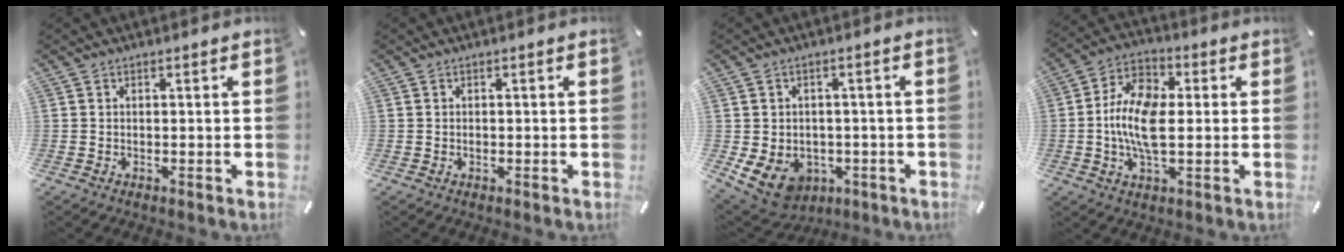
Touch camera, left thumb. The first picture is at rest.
{"total": 0.5, "force": [-0.2, 0.4, 0.3], "torque": [-0.006, 0.002, -0.005]}
{"total": 8.4, "force": [-2.8, 6.8, 3.9], "torque": [-0.097, 0.001, -0.050]}
{"total": 12.1, "force": [-0.8, 6.5, 10.1], "torque": [-0.221, 0.004, -0.015]}